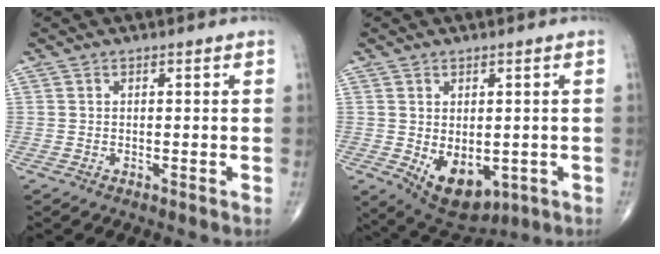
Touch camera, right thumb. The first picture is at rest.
{"total": 9.7, "force": [-2.1, 5.9, 7.4], "torque": [-0.092, -0.011, -0.010]}